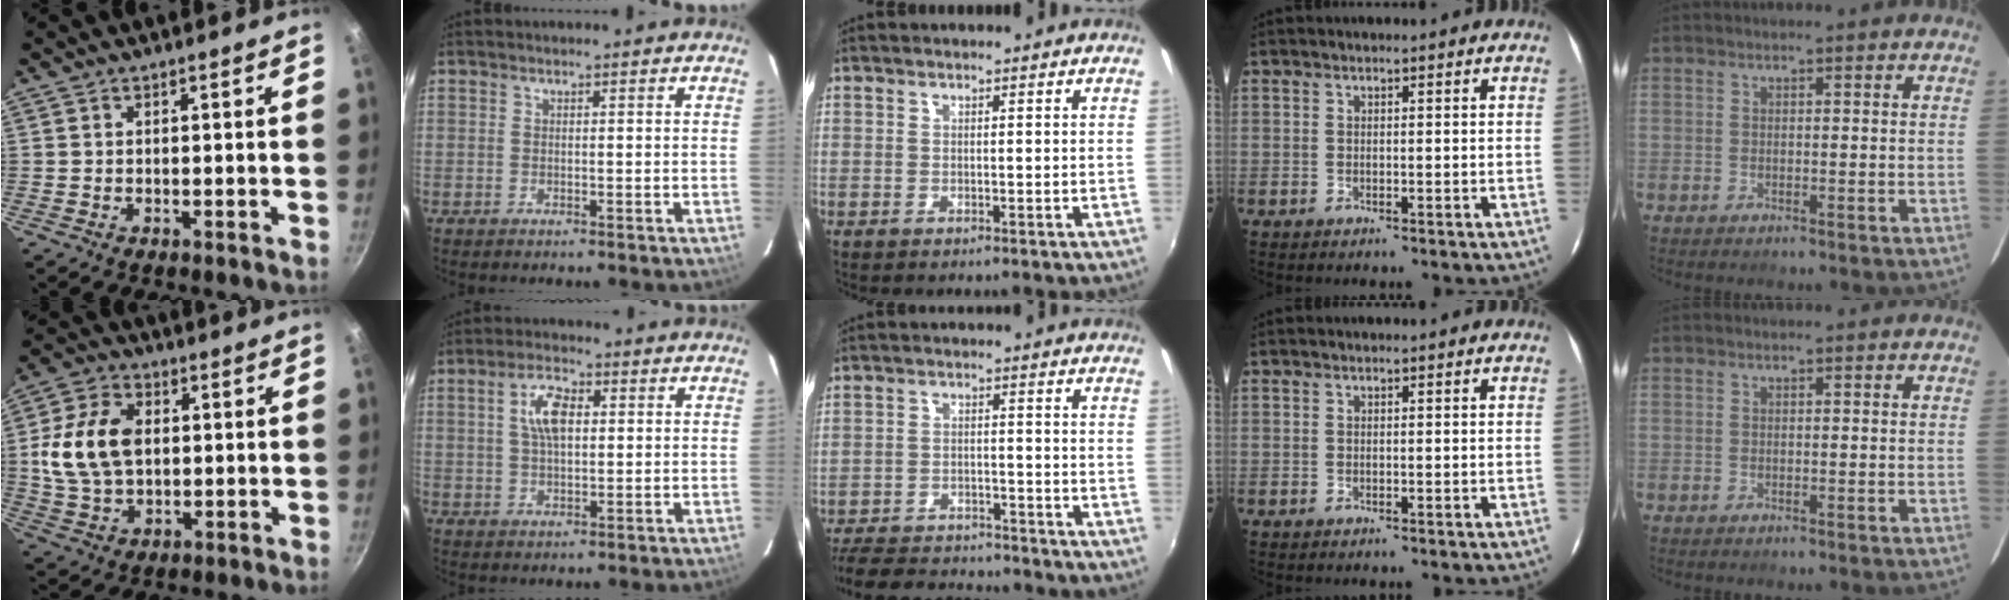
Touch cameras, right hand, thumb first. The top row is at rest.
{"thumb": {"total": 13.7, "force": [1.4, 9.4, 10.0], "torque": [-0.177, 0.006, 0.023]}, "index": {"total": 6.5, "force": [1.4, 3.2, 5.5], "torque": [-0.101, 0.013, 0.028]}, "middle": {"total": 15.8, "force": [-14.1, 4.4, 5.7], "torque": [-0.140, -0.007, -0.209]}}